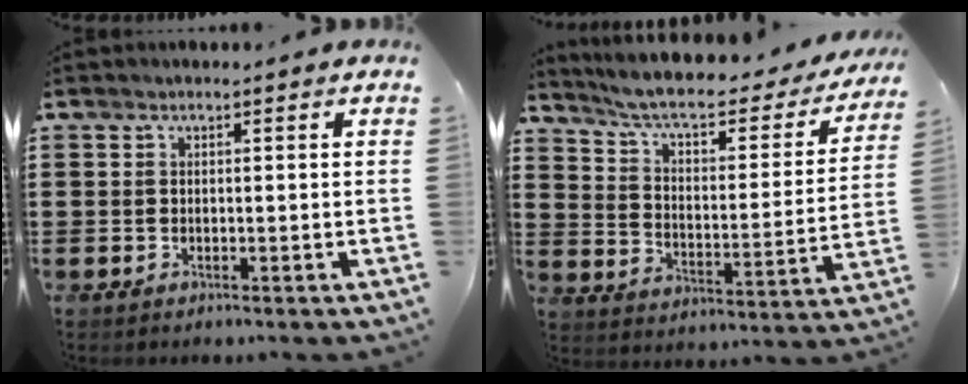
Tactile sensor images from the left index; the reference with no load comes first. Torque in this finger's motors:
{"motor_torque": [2.14, 0.00, 0.24, 0.00]}